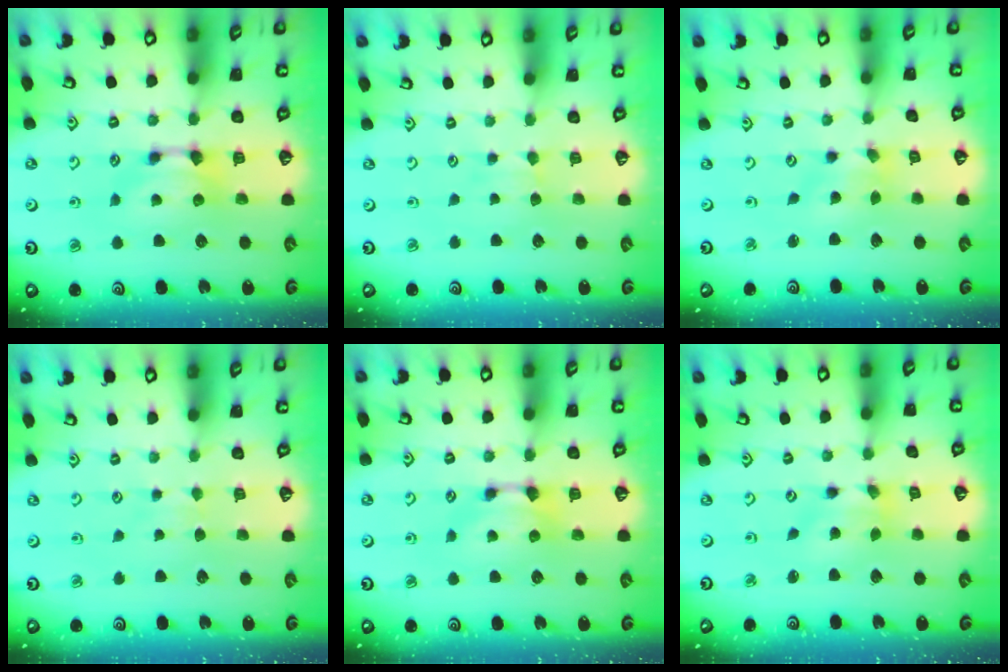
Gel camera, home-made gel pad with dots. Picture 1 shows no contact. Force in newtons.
{"total": 2.3, "press": 2.3, "slide": 0.4}
{"total": 1.5, "press": 1.1, "slide": 1.0}
{"total": 2.6, "press": 2.6, "slide": 0.4}
{"total": 0.0}
{"total": 2.7, "press": 2.4, "slide": 1.3}